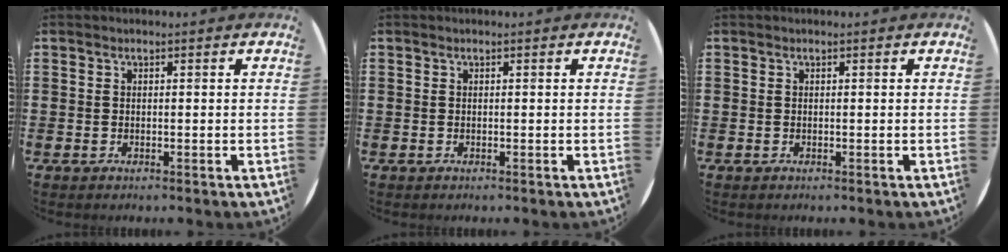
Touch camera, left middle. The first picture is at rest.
{"total": 0.0}
{"total": 0.0}